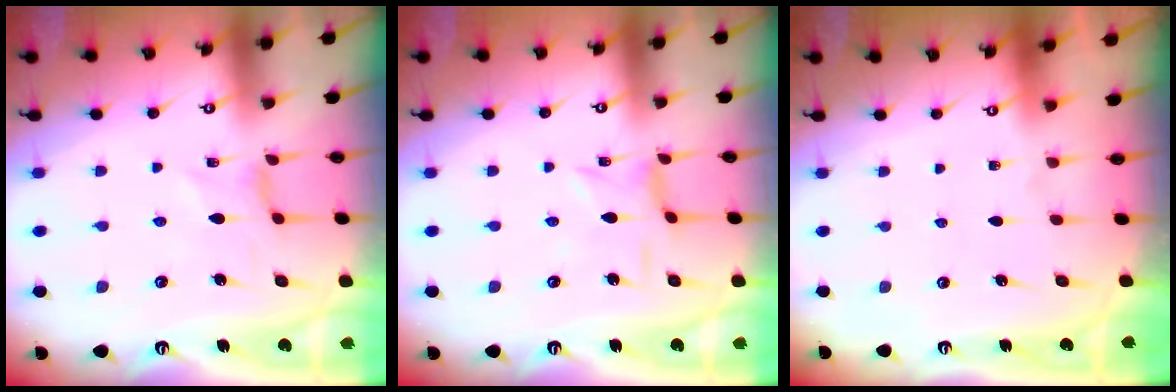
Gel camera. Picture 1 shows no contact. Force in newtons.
{"total": 0.8, "press": 0.7, "slide": 0.3}
{"total": 0.0}